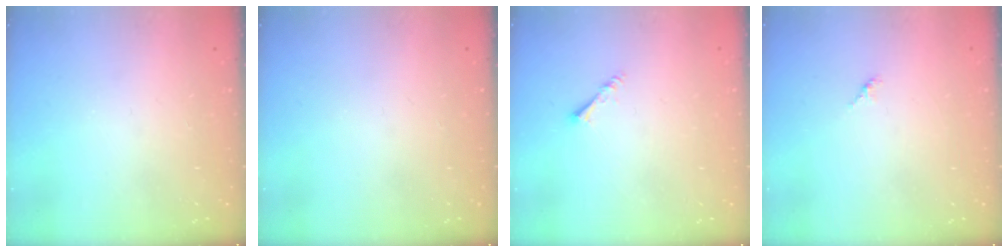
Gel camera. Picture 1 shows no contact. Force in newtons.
{"total": 0.0}
{"total": 1.8, "press": 1.8, "slide": 0.1}
{"total": 1.5, "press": 1.4, "slide": 0.4}